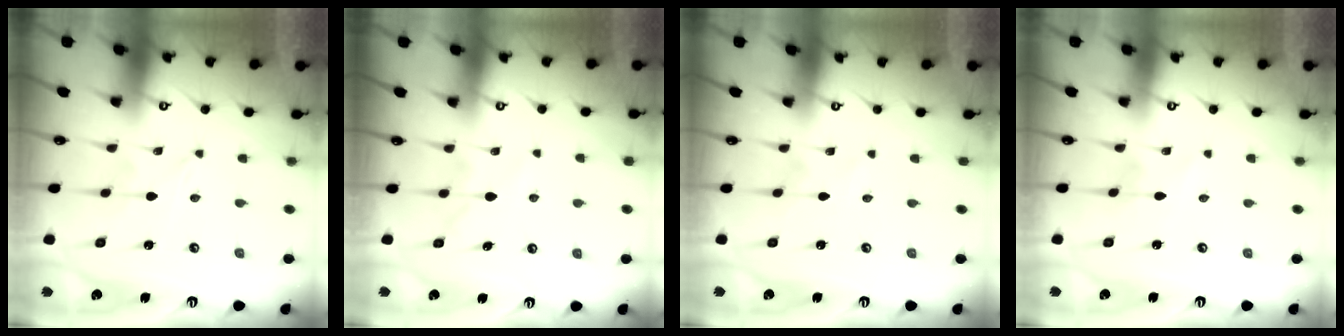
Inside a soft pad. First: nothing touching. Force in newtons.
{"total": 6.0, "press": 6.0, "slide": 0.5}
{"total": 0.0}
{"total": 2.4, "press": 2.3, "slide": 0.3}